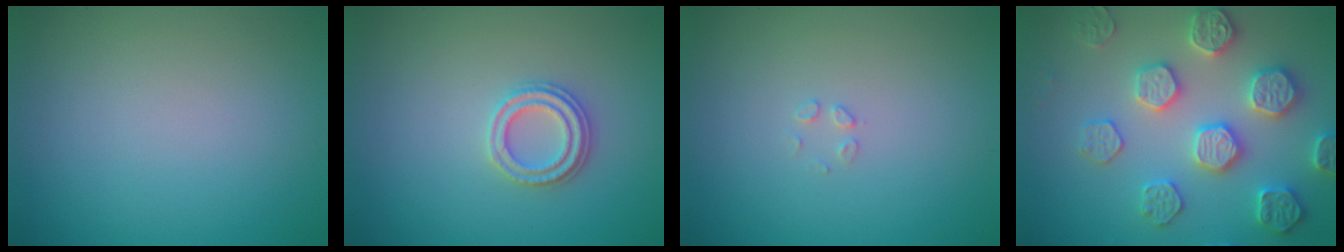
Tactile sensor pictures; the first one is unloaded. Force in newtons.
{"total": 2.4, "press": 2.3, "slide": 0.6}
{"total": 0.8, "press": 0.8, "slide": 0.0}
{"total": 4.9, "press": 4.9, "slide": 0.5}